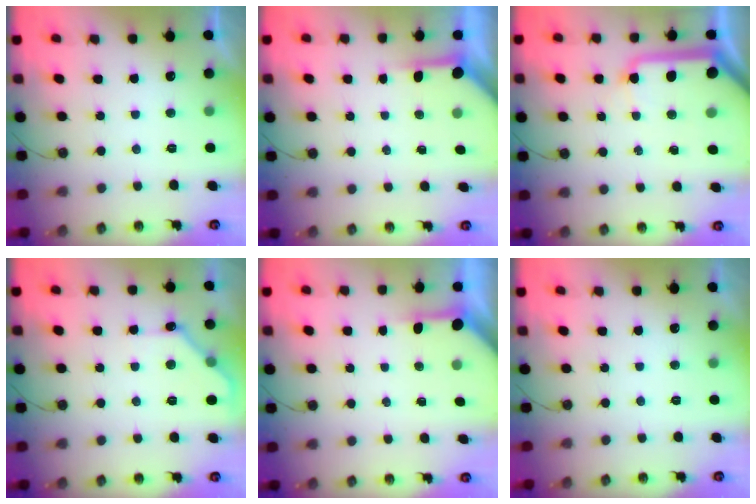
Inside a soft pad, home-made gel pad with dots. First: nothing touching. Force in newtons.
{"total": 3.9, "press": 3.9, "slide": 0.4}
{"total": 14.9, "press": 14.8, "slide": 1.8}
{"total": 8.9, "press": 8.9, "slide": 0.6}
{"total": 3.8, "press": 3.7, "slide": 0.3}
{"total": 0.0}